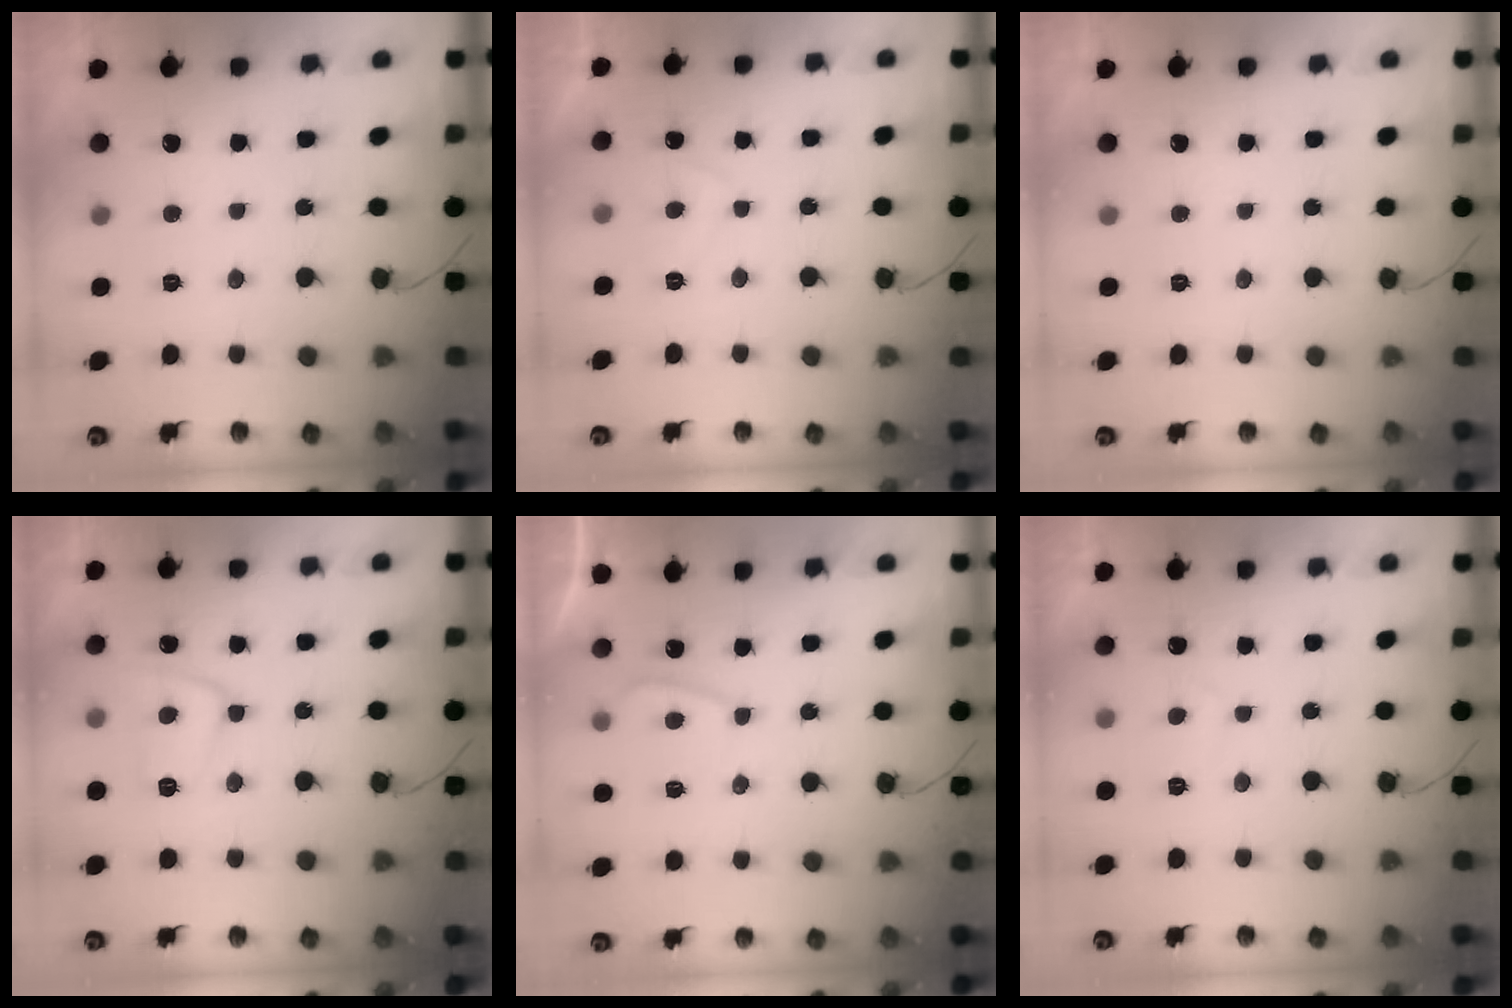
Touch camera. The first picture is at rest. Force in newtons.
{"total": 2.6, "press": 2.6, "slide": 0.5}
{"total": 0.0}
{"total": 9.7, "press": 9.7, "slide": 0.7}
{"total": 3.1, "press": 3.0, "slide": 0.8}
{"total": 0.0}